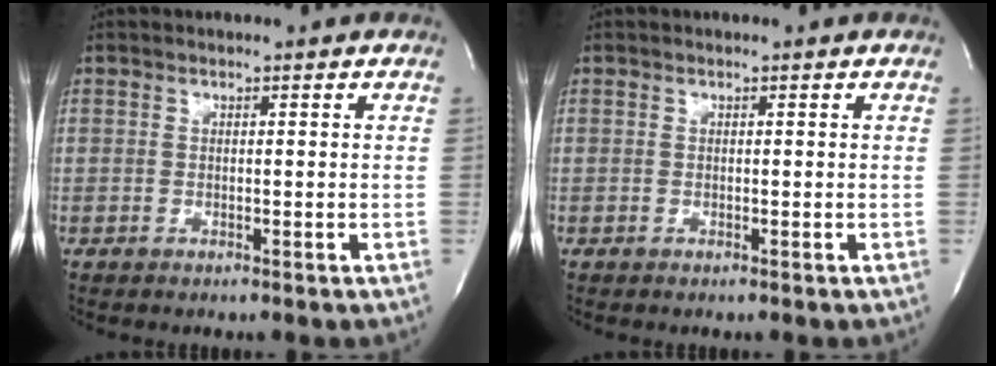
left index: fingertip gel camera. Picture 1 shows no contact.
{"total": 0.0}